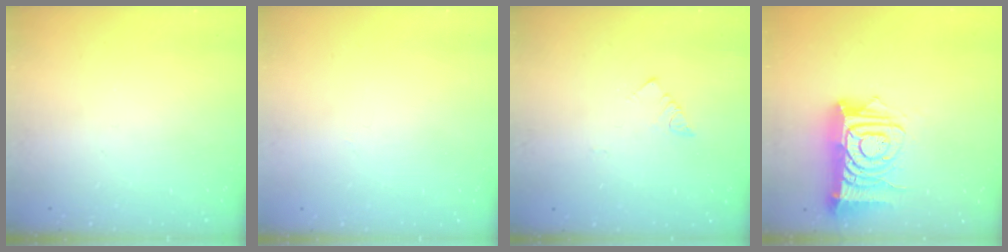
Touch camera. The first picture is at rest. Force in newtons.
{"total": 0.0}
{"total": 3.2, "press": 3.2, "slide": 0.2}
{"total": 14.5, "press": 14.4, "slide": 1.6}